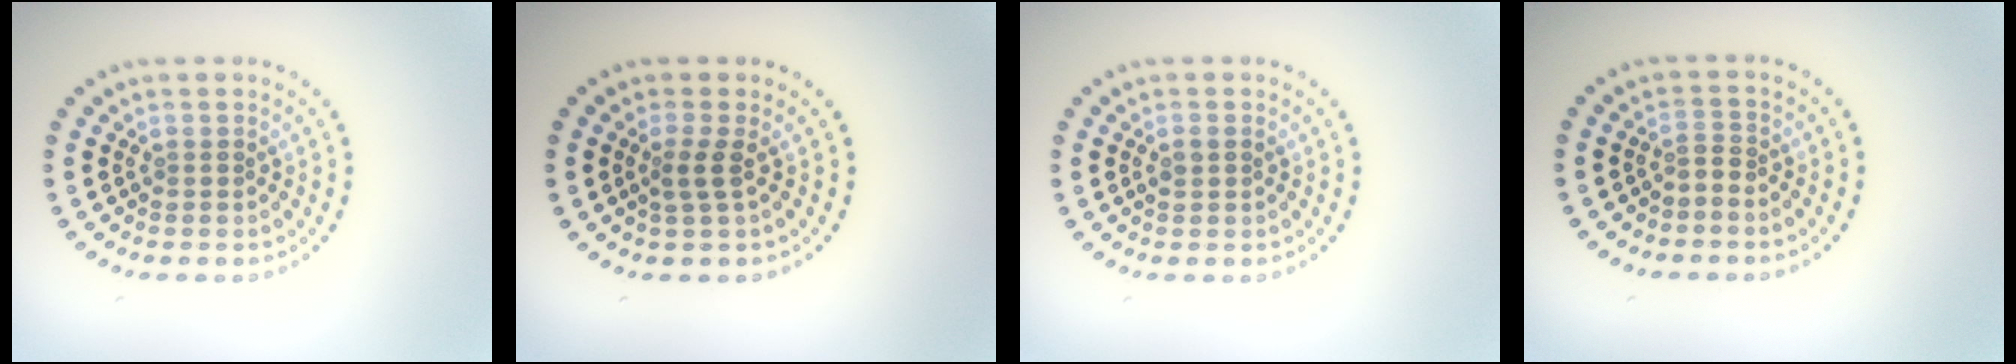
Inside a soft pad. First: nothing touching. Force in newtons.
{"total": 1.7, "press": 1.1, "slide": 1.3}
{"total": 0.9, "press": 0.9, "slide": 0.3}
{"total": 1.0, "press": 0.5, "slide": 0.9}